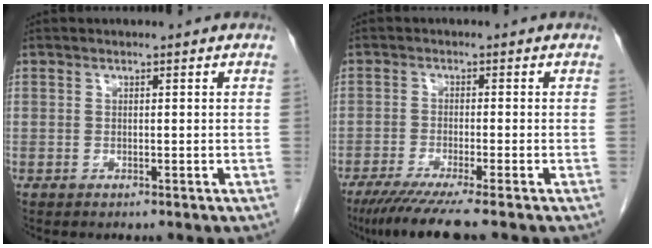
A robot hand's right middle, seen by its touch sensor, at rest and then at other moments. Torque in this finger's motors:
{"motor_torque": [0.75, -0.60, 0.20, 0.04]}